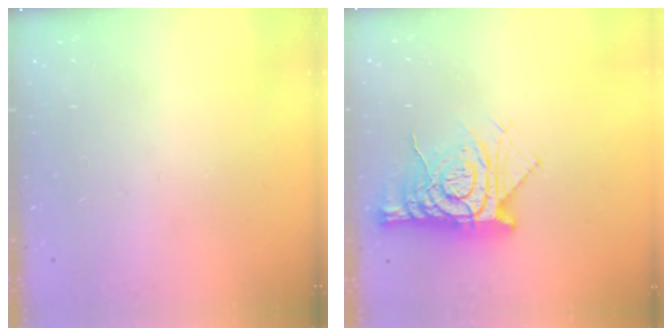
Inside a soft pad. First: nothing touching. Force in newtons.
{"total": 12.2, "press": 12.1, "slide": 1.4}